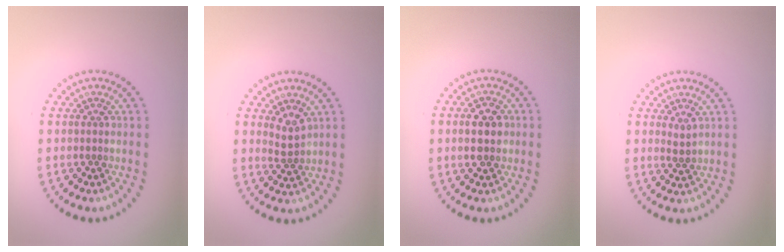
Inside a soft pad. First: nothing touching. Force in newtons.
{"total": 1.7, "press": 1.3, "slide": 1.2}
{"total": 2.7, "press": 2.7, "slide": 0.1}
{"total": 0.9, "press": 0.8, "slide": 0.5}